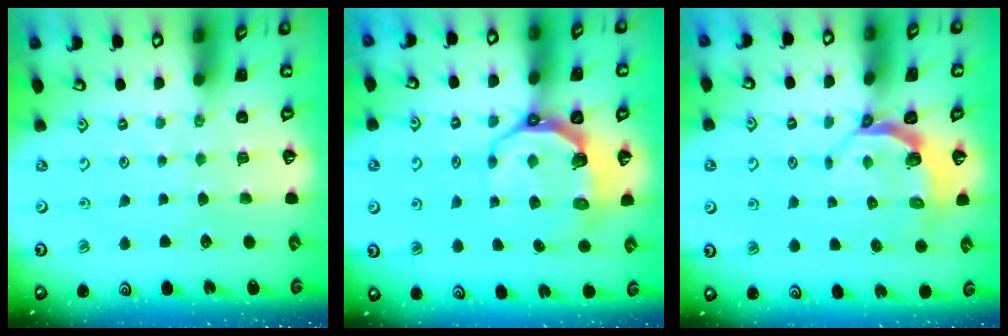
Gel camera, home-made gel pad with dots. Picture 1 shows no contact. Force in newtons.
{"total": 7.8, "press": 6.4, "slide": 4.4}
{"total": 4.5, "press": 3.5, "slide": 3.0}